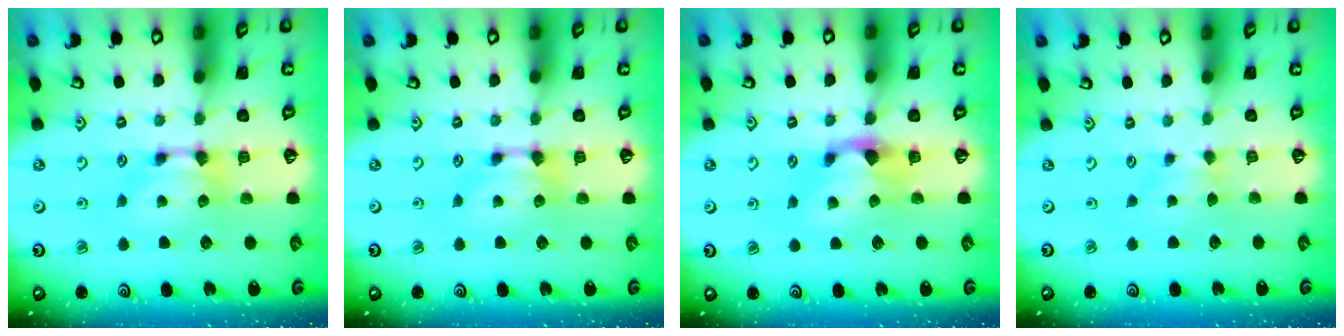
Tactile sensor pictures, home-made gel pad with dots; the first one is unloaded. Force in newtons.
{"total": 0.0}
{"total": 1.1, "press": 0.2, "slide": 1.1}
{"total": 2.3, "press": 2.2, "slide": 0.6}